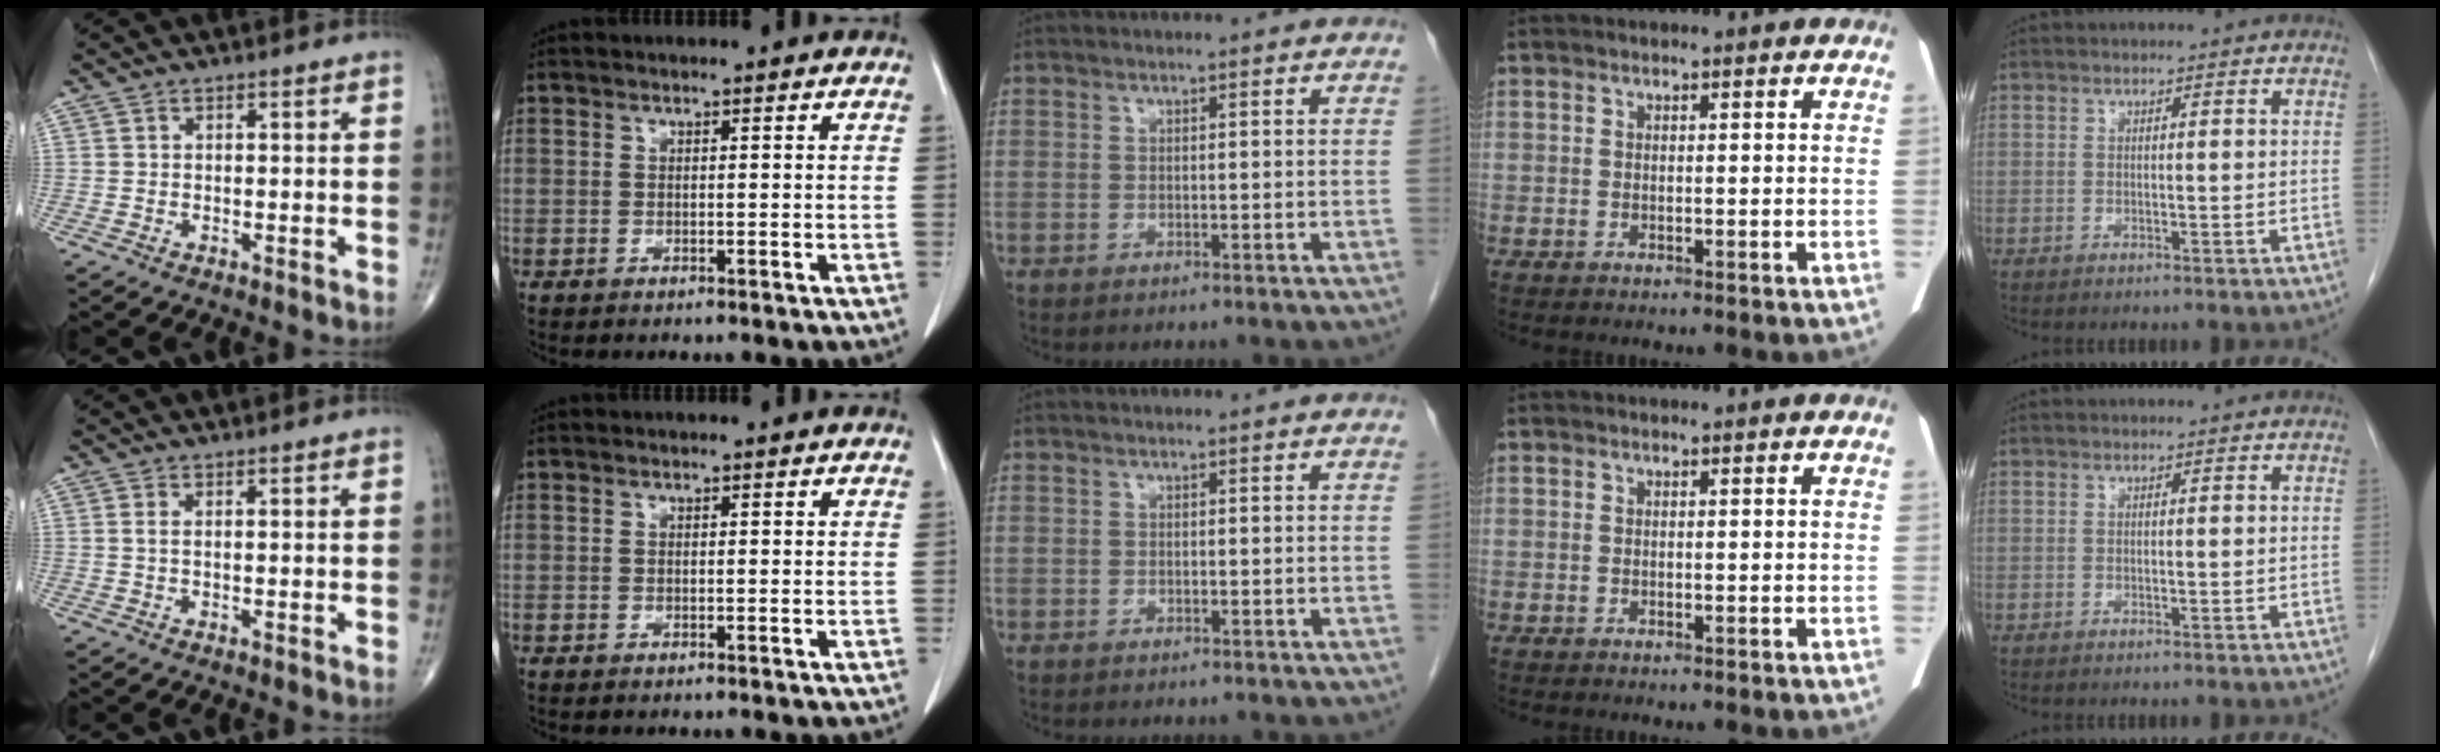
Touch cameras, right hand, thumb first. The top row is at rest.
{"thumb": {"total": 1.0, "force": [0.3, 0.3, 0.9], "torque": [-0.027, 0.001, 0.006]}}